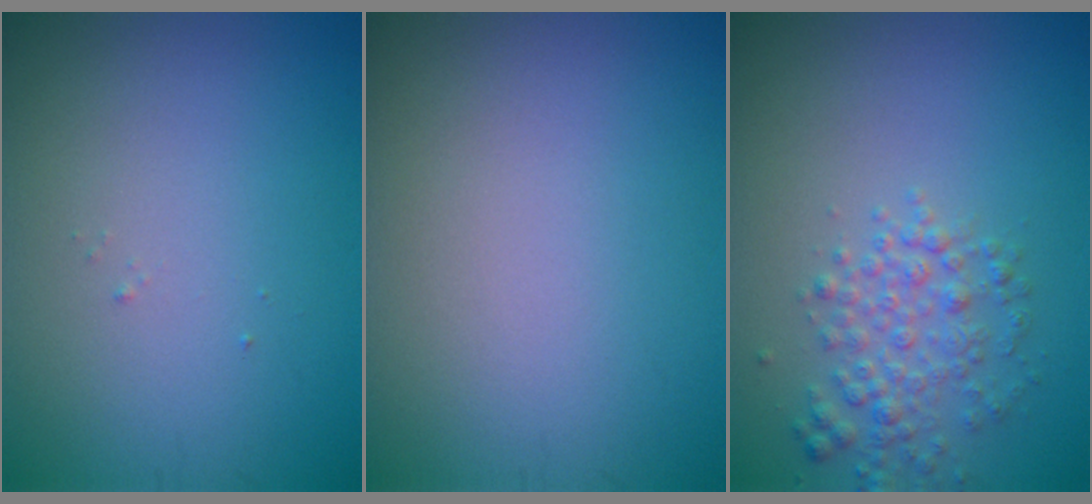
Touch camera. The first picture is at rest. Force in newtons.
{"total": 0.0}
{"total": 2.9, "press": 2.9, "slide": 0.1}